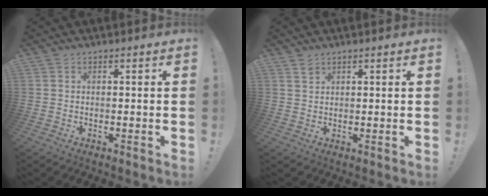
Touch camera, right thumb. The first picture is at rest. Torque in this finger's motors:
{"motor_torque": [0.15, 0.47, 0.08, -0.11, -0.04]}